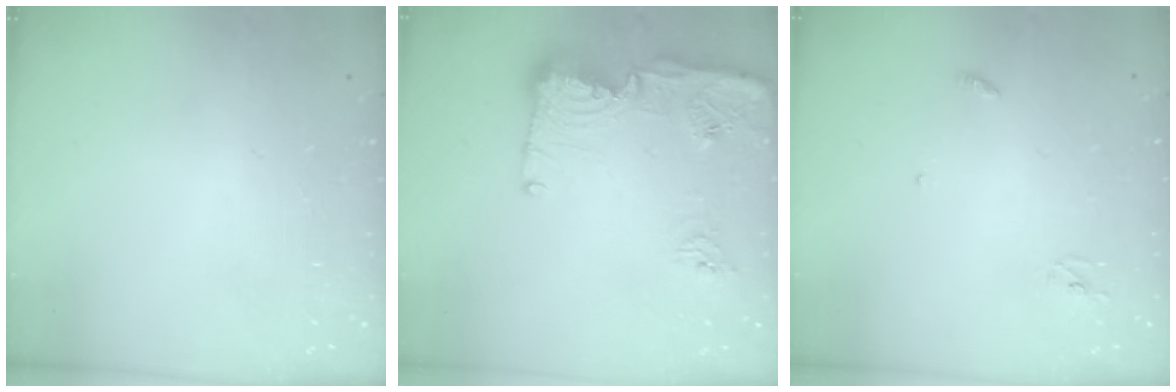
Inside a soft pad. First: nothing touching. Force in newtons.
{"total": 14.8, "press": 14.7, "slide": 1.5}
{"total": 2.8, "press": 2.8, "slide": 0.2}